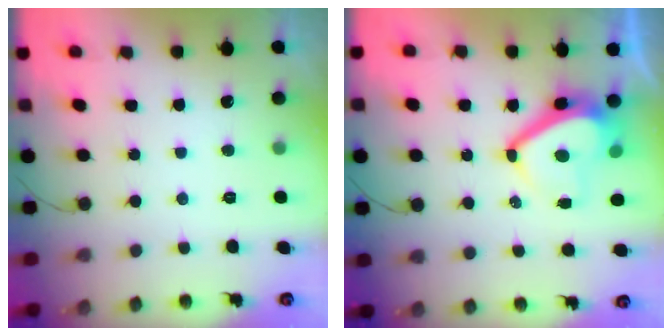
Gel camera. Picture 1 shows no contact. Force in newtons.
{"total": 9.9, "press": 9.8, "slide": 1.2}